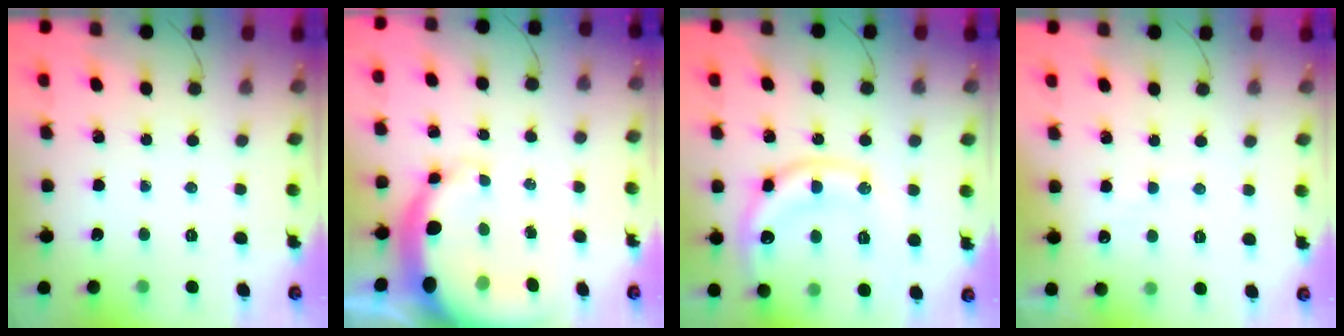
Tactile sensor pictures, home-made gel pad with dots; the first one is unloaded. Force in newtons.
{"total": 11.3, "press": 10.9, "slide": 3.0}
{"total": 14.7, "press": 14.6, "slide": 1.5}
{"total": 5.6, "press": 5.6, "slide": 0.8}